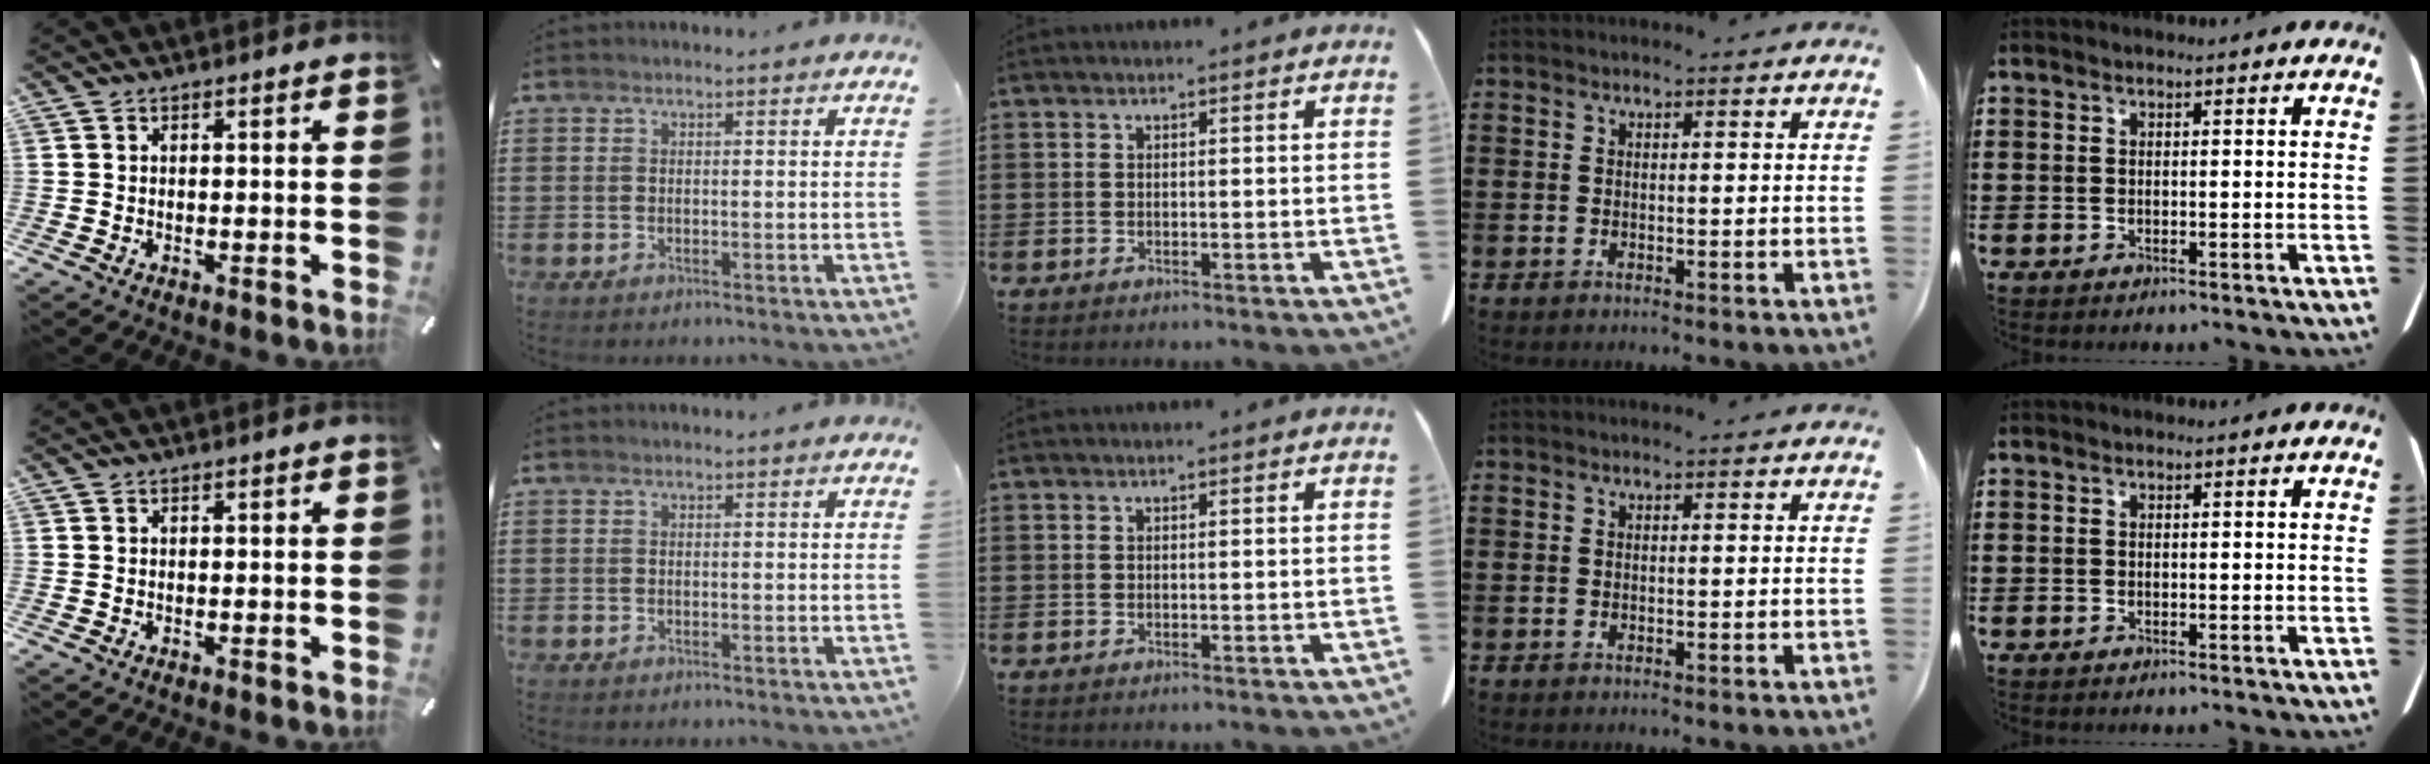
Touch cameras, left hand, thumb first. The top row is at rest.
{}